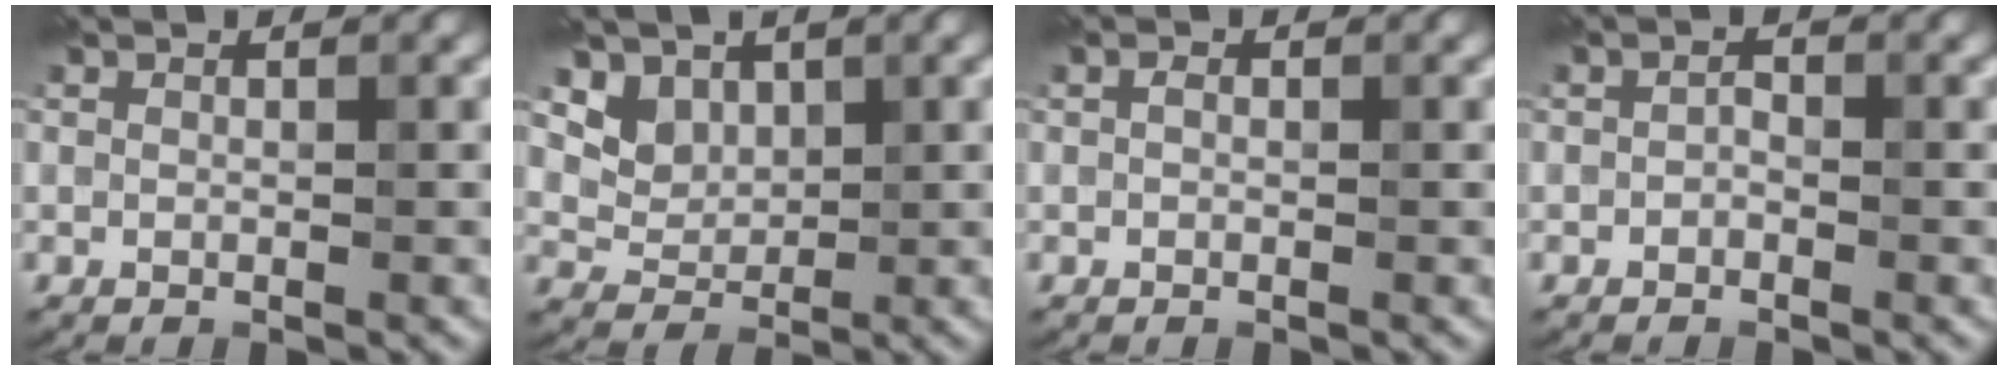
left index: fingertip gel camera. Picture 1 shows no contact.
{"total": 3.7, "force": [2.6, 2.5, 0.8], "torque": [-0.037, -0.015, 0.073]}
{"total": 0.7, "force": [0.1, 0.5, 0.4], "torque": [-0.010, 0.007, 0.000]}
{"total": 0.7, "force": [-0.4, 0.4, 0.3], "torque": [-0.006, 0.010, -0.008]}